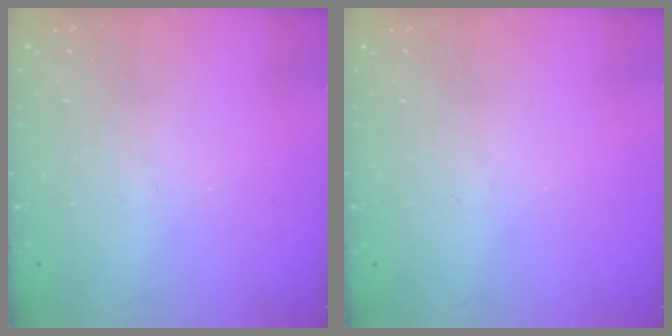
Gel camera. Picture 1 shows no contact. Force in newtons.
{"total": 0.0}